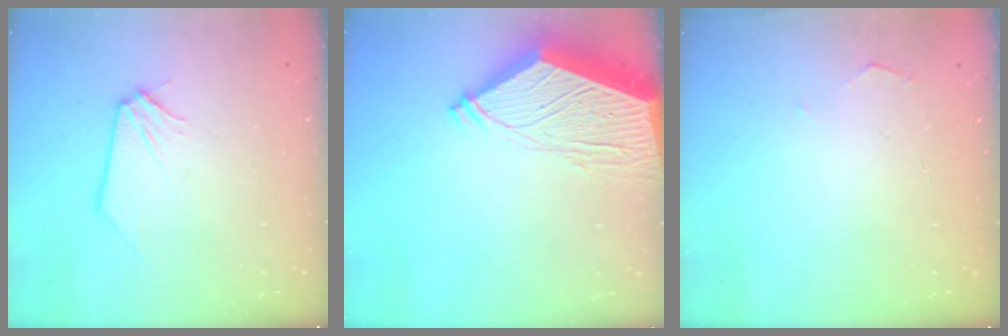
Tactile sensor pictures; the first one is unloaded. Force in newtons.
{"total": 13.7, "press": 13.6, "slide": 1.7}
{"total": 2.8, "press": 2.8, "slide": 0.4}